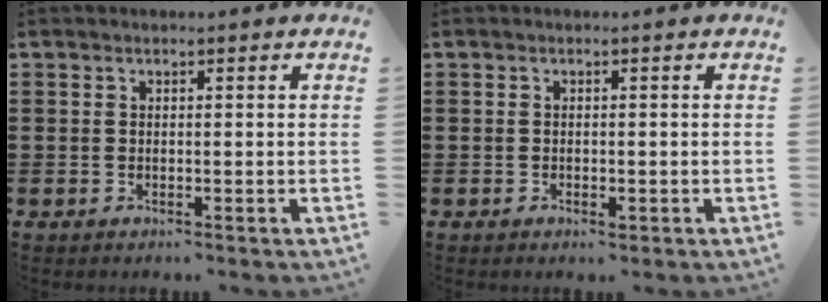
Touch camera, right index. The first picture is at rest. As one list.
[{"total": 0.6, "force": [-0.3, 0.4, 0.4], "torque": [-0.009, -0.001, -0.005]}]